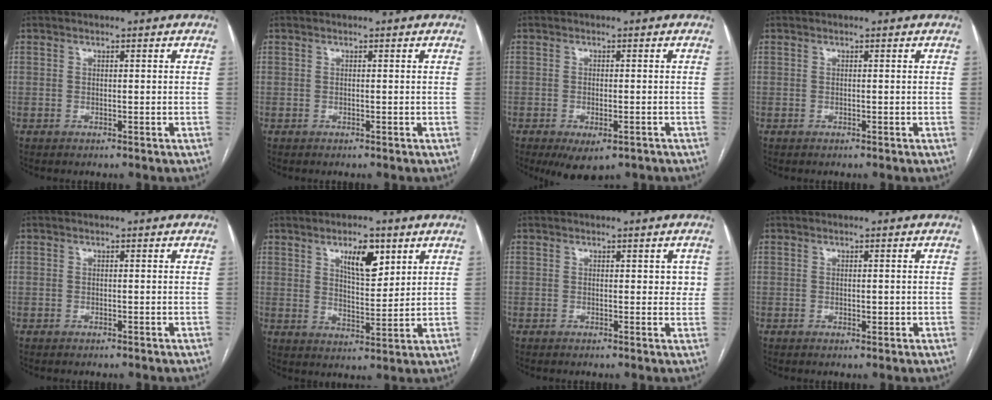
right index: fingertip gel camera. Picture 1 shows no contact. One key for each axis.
{"total": 0.0}
{"total": 5.5, "fx": -3.2, "fy": 2.2, "fz": 3.8, "tx": -0.055, "ty": -0.009, "tz": -0.042}
{"total": 0.0}
{"total": 0.0}
{"total": 7.5, "fx": 4.0, "fy": 2.6, "fz": 5.8, "tx": -0.096, "ty": 0.000, "tz": 0.068}
{"total": 2.4, "fx": 0.7, "fy": 1.5, "fz": 1.7, "tx": -0.012, "ty": 0.004, "tz": 0.007}
{"total": 1.1, "fx": 0.1, "fy": 0.6, "fz": 0.9, "tx": -0.014, "ty": -0.001, "tz": 0.006}